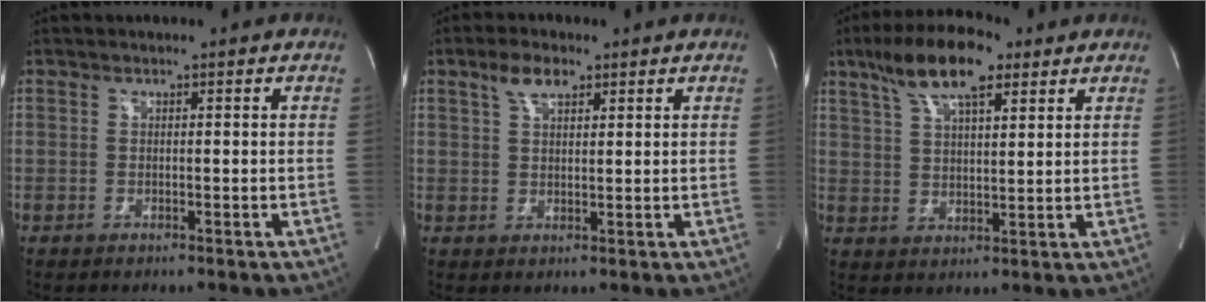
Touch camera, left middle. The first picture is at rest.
{"total": 4.1, "force": [2.5, 1.8, 2.8], "torque": [-0.058, 0.012, 0.051]}
{"total": 11.2, "force": [6.9, 3.4, 8.2], "torque": [-0.153, 0.020, 0.122]}